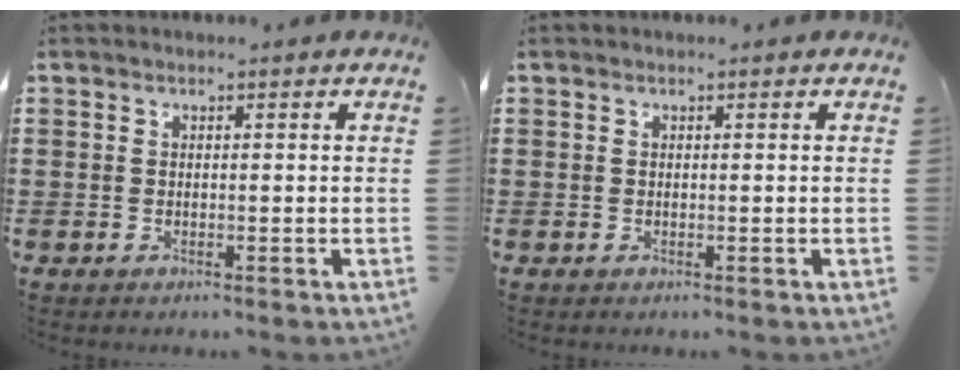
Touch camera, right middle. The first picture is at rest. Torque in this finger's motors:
{"motor_torque": [-1.32, -0.34, 0.28, 0.02]}